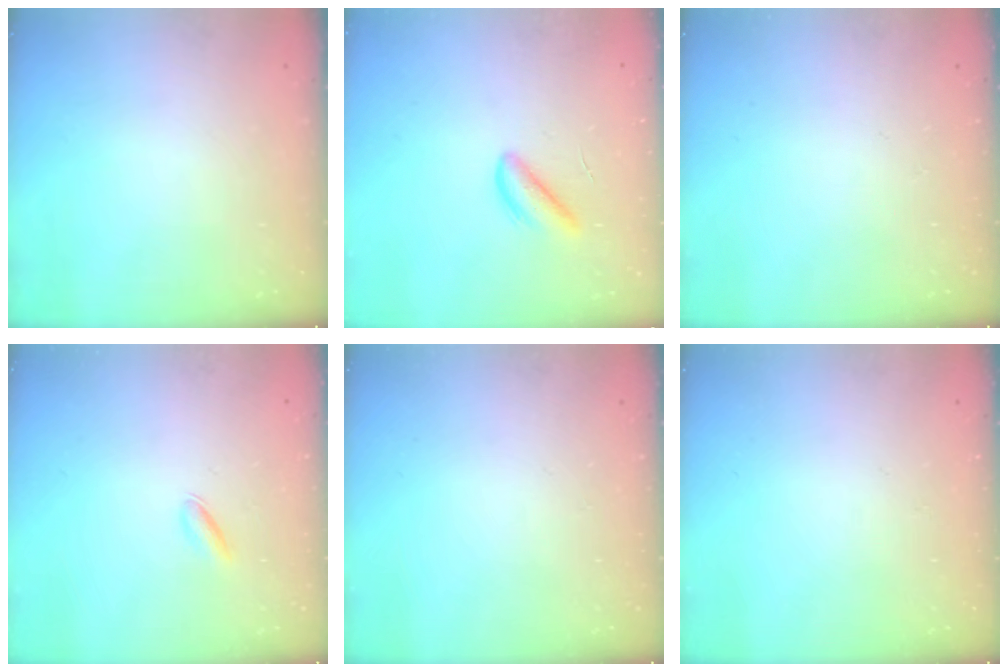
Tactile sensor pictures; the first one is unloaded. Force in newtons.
{"total": 3.4, "press": 3.4, "slide": 0.3}
{"total": 0.0}
{"total": 2.6, "press": 2.5, "slide": 0.6}
{"total": 0.0}
{"total": 0.0}